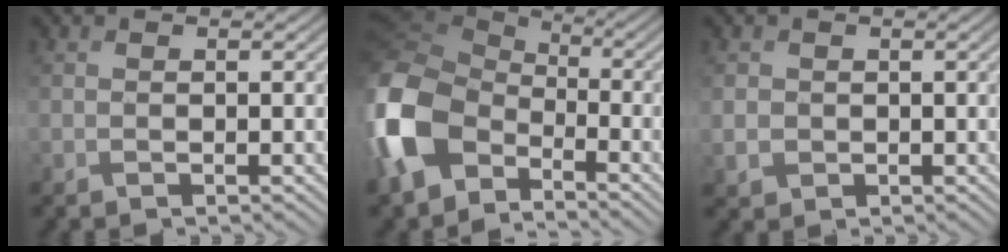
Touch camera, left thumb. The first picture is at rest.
{"total": 13.2, "force": [-5.4, 8.8, 8.2], "torque": [-0.234, -0.024, -0.119]}
{"total": 2.3, "force": [0.1, 2.2, 0.6], "torque": [-0.024, -0.007, 0.001]}